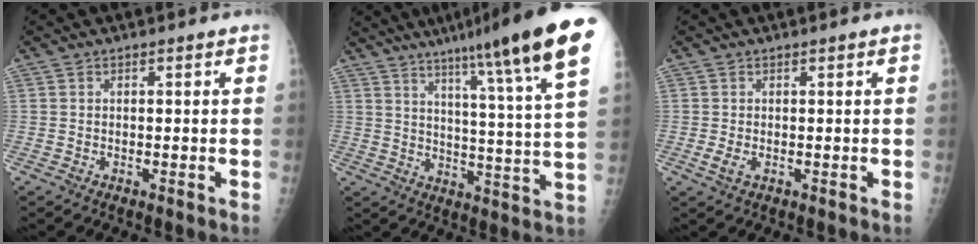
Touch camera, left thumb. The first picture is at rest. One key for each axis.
{"total": 21.7, "fx": 13.6, "fy": 1.0, "fz": 16.9, "tx": -0.229, "ty": -0.049, "tz": 0.185}
{"total": 2.1, "fx": -0.2, "fy": 1.0, "fz": 1.8, "tx": -0.040, "ty": 0.003, "tz": 0.001}